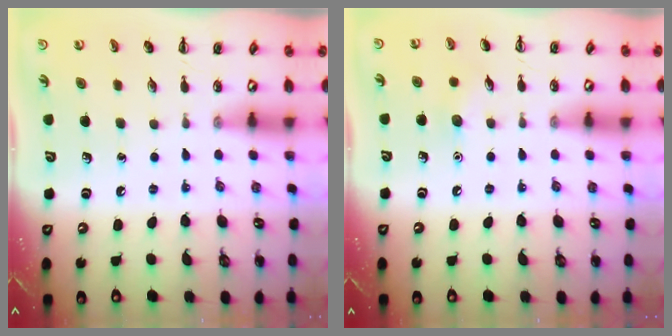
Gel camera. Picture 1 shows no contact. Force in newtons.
{"total": 5.6, "press": 5.4, "slide": 1.6}